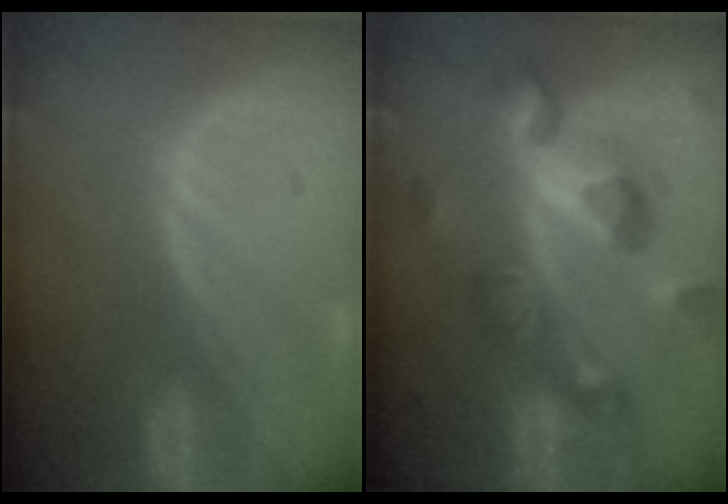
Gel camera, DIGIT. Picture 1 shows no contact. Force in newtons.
{"total": 10.3, "press": 9.3, "slide": 4.6}